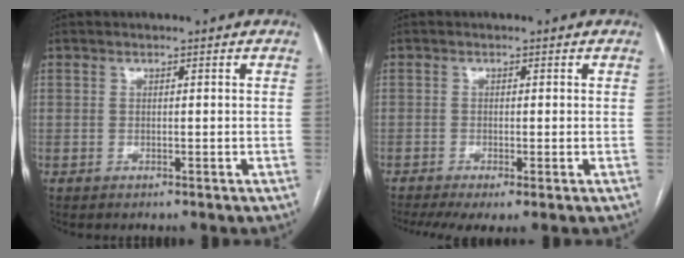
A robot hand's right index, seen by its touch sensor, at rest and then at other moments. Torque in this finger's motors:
{"motor_torque": [0.74, -0.85, 0.07, 0.04]}